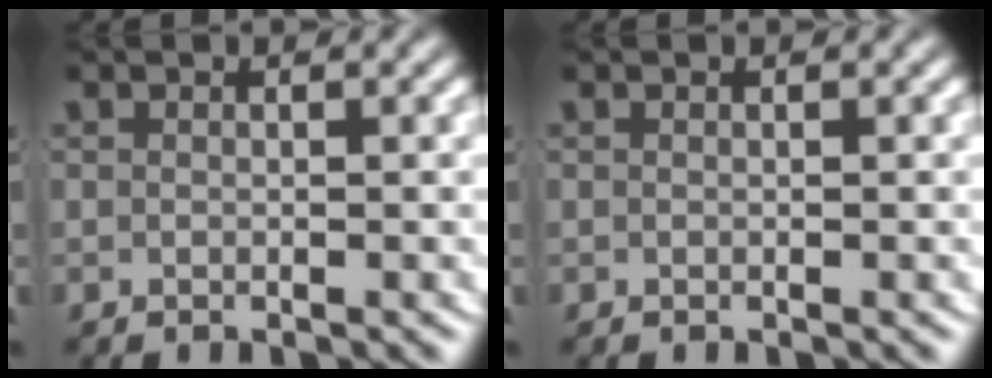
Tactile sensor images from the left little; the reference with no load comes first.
{"total": 0.0}